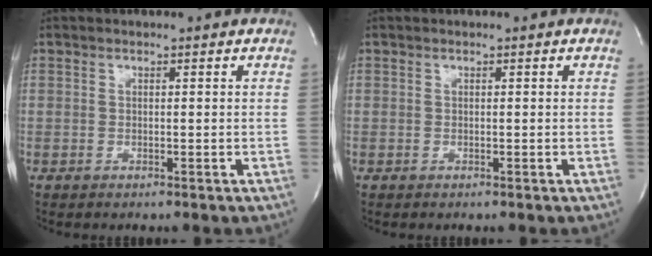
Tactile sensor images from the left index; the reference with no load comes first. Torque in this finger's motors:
{"motor_torque": [0.00, 0.00, 0.00, 0.00]}